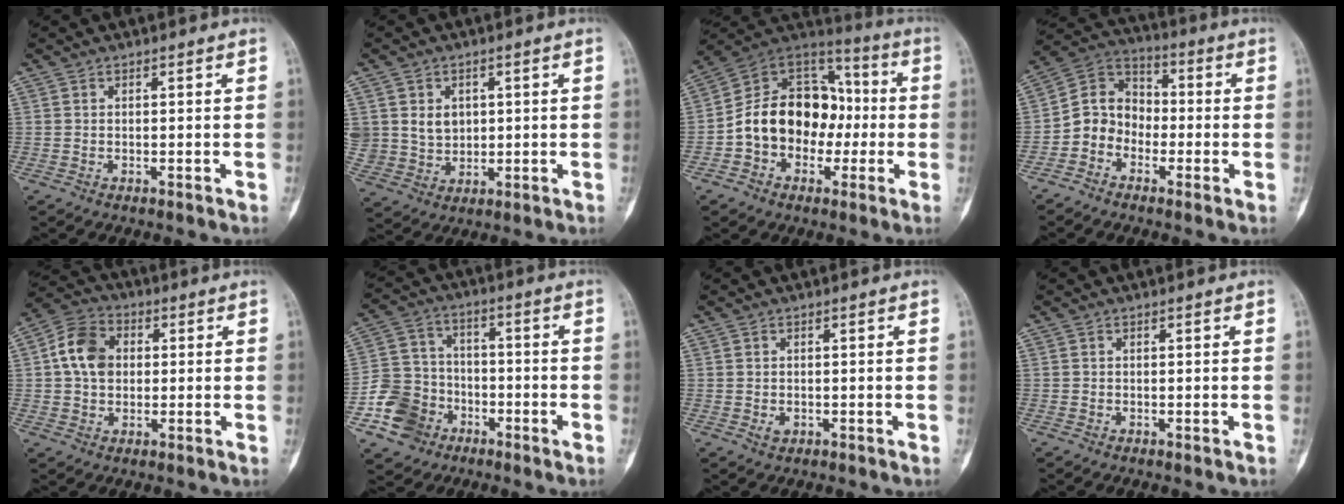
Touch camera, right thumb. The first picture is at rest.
{"total": 7.8, "force": [1.9, 6.8, 3.5], "torque": [-0.042, -0.011, 0.050]}
{"total": 17.8, "force": [-2.7, 13.6, 11.1], "torque": [-0.140, 0.057, -0.051]}
{"total": 8.7, "force": [-2.7, 7.4, 3.6], "torque": [-0.036, 0.055, -0.068]}
{"total": 9.6, "force": [1.2, 7.5, 5.8], "torque": [-0.090, 0.017, 0.012]}
{"total": 11.4, "force": [-5.5, 9.5, 3.3], "torque": [-0.037, 0.049, -0.101]}
{"total": 1.3, "force": [-0.3, 1.0, 0.7], "torque": [-0.006, 0.002, -0.001]}
{"total": 0.0}